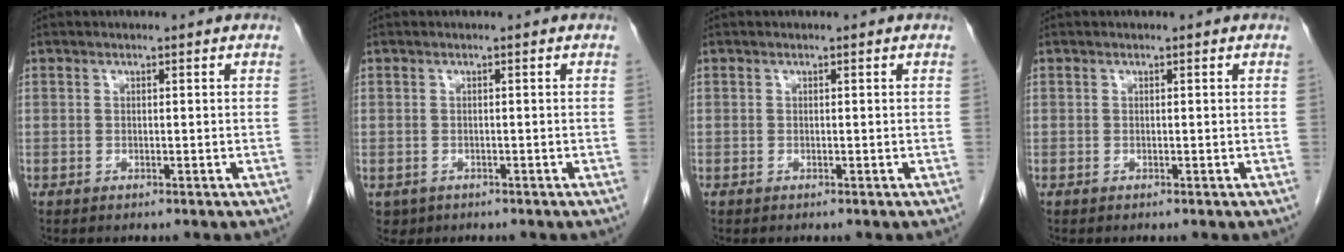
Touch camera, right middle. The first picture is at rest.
{"total": 1.9, "force": [-0.9, 1.6, 0.3], "torque": [-0.009, 0.002, -0.009]}
{"total": 0.0}
{"total": 0.0}